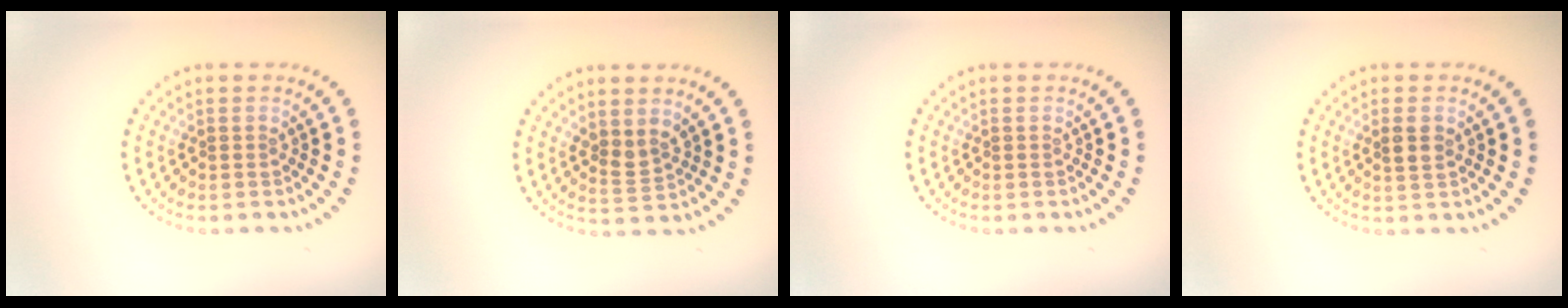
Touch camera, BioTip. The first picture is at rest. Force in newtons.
{"total": 1.8, "press": 1.4, "slide": 1.2}
{"total": 0.0}
{"total": 1.6, "press": 1.6, "slide": 0.4}